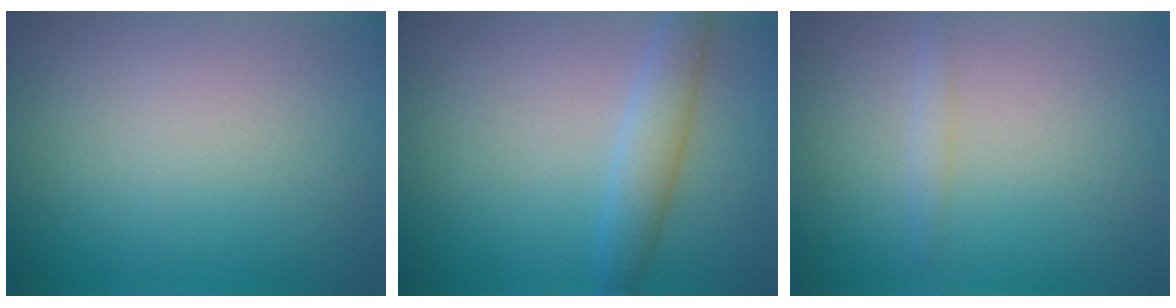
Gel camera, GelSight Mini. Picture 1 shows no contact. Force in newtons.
{"total": 2.9, "press": 2.9, "slide": 0.1}
{"total": 0.8, "press": 0.8, "slide": 0.0}